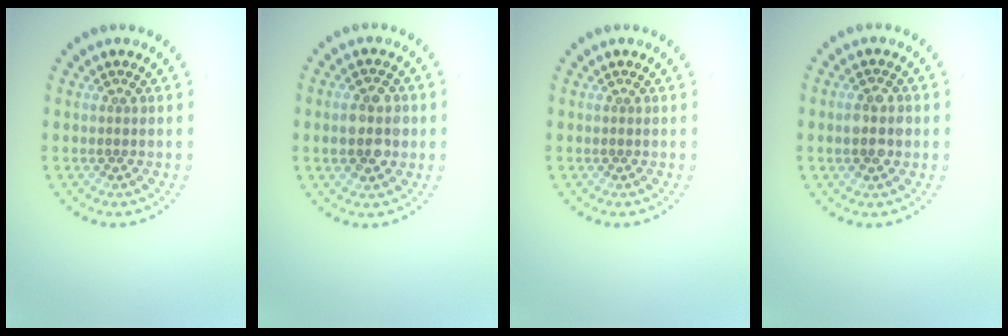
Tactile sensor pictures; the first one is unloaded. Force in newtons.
{"total": 4.4, "press": 4.4, "slide": 0.1}
{"total": 0.0}
{"total": 2.5, "press": 2.5, "slide": 0.2}